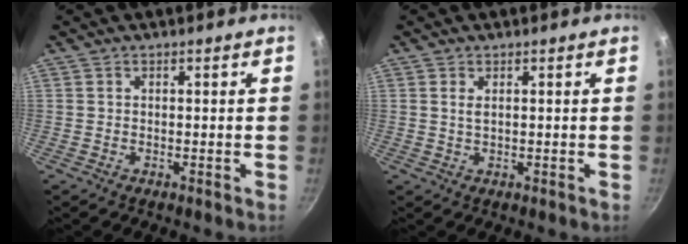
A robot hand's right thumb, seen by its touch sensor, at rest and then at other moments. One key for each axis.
{"total": 1.3, "fx": 0.4, "fy": 0.6, "fz": 1.1, "tx": -0.021, "ty": -0.001, "tz": 0.008}